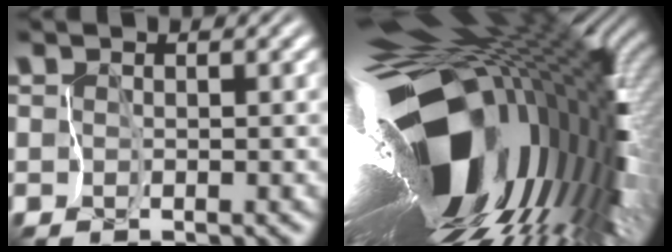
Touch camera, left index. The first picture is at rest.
{"total": 18.9, "force": [-1.8, 8.0, 17.0], "torque": [-0.309, -0.029, -0.031]}